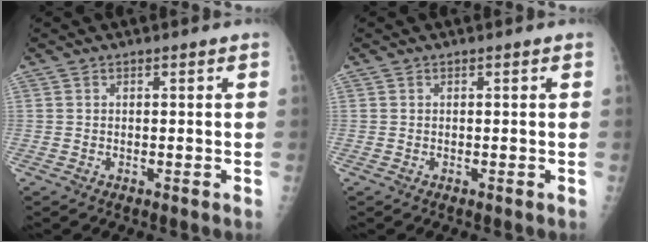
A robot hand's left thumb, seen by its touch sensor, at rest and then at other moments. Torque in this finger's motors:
{"motor_torque": [0.00, 0.00, 0.00, 0.00, 0.00]}